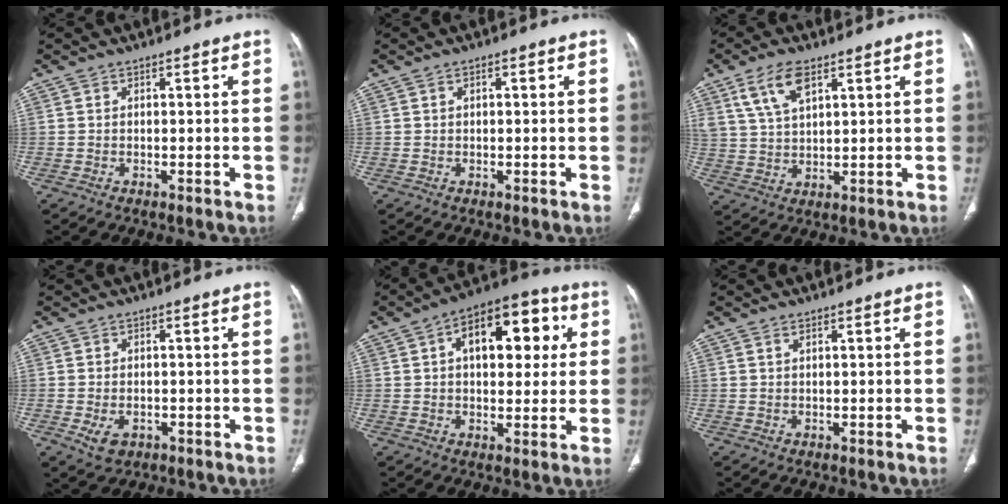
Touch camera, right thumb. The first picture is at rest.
{"total": 0.7, "force": [0.2, 0.4, 0.5], "torque": [-0.007, 0.003, 0.002]}
{"total": 7.8, "force": [4.3, 3.5, 5.5], "torque": [-0.105, -0.012, 0.091]}
{"total": 4.0, "force": [-1.3, 2.8, 2.5], "torque": [-0.043, 0.003, -0.010]}
{"total": 15.8, "force": [4.2, 8.8, 12.4], "torque": [-0.136, 0.020, 0.057]}
{"total": 0.7, "force": [0.5, 0.3, 0.5], "torque": [-0.012, 0.004, 0.011]}